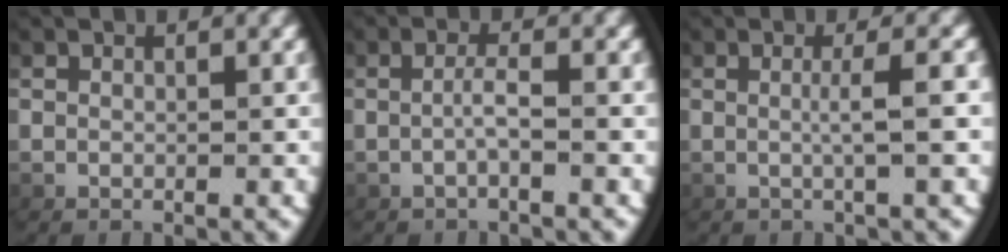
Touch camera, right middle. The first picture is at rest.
{"total": 1.5, "force": [-0.7, -0.4, 1.3], "torque": [-0.031, -0.001, -0.009]}
{"total": 2.0, "force": [0.0, -0.7, 1.8], "torque": [-0.037, 0.002, 0.004]}